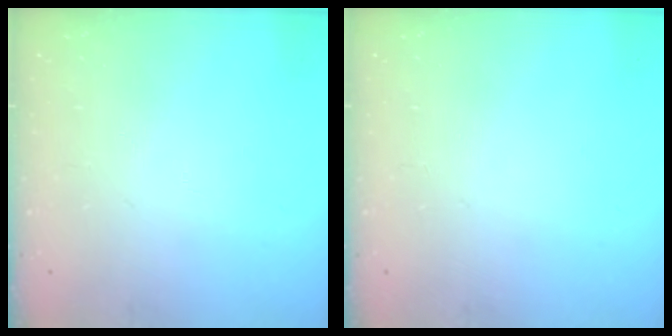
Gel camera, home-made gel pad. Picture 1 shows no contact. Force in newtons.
{"total": 0.0}